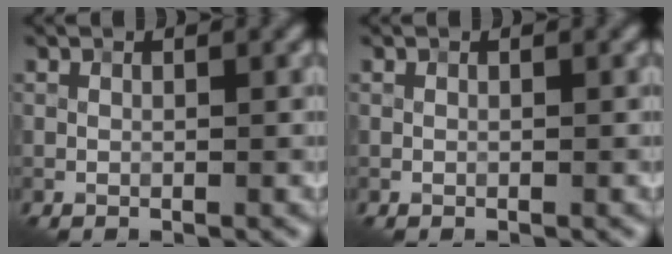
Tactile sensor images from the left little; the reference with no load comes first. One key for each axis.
{"total": 0.0}